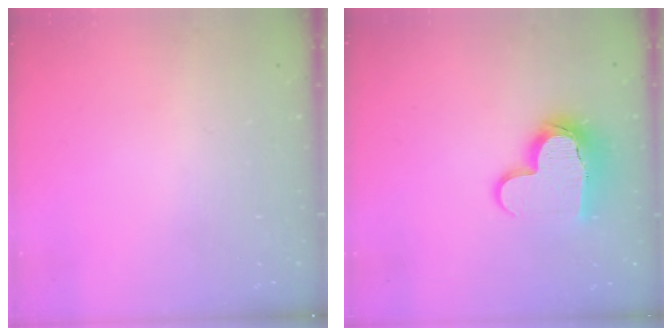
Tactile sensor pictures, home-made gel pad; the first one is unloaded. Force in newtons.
{"total": 12.1, "press": 12.0, "slide": 1.3}